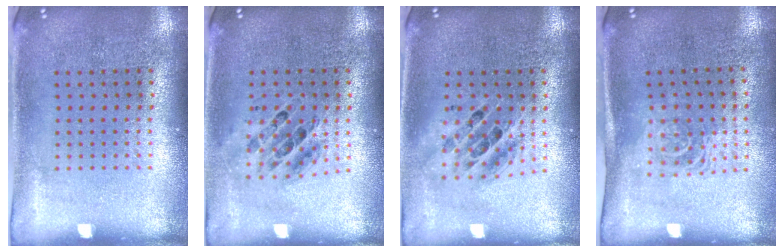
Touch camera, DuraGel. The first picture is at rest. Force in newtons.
{"total": 0.6, "press": 0.6, "slide": 0.1}
{"total": 1.6, "press": 1.3, "slide": 0.8}
{"total": 1.7, "press": 1.3, "slide": 1.1}